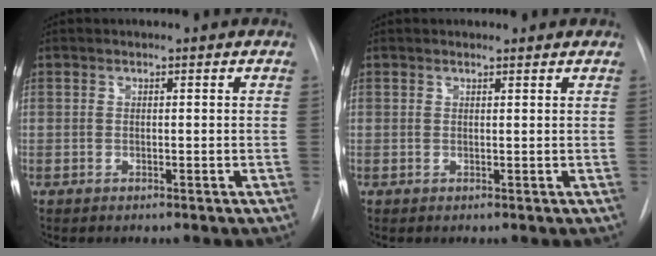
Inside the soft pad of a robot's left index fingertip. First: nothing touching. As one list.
[{"total": 1.4, "force": [1.4, 0.2, 0.0], "torque": [-0.010, 0.003, 0.016]}]